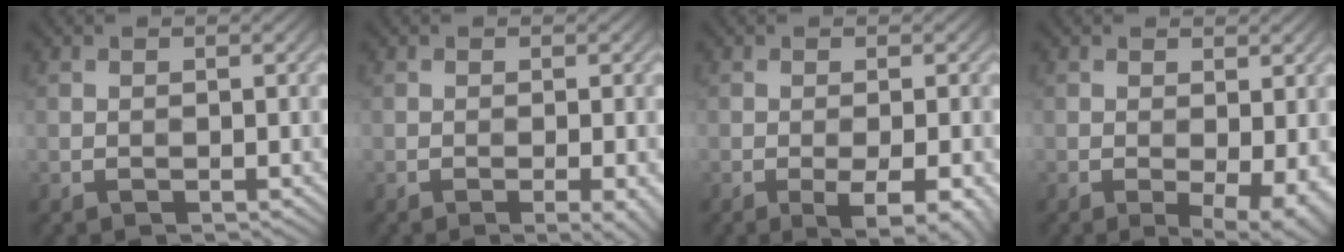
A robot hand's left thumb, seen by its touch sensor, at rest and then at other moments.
{"total": 2.5, "force": [-1.0, 0.4, 2.2], "torque": [-0.033, 0.001, -0.017]}
{"total": 5.1, "force": [-2.3, 1.3, 4.4], "torque": [-0.069, -0.002, -0.028]}
{"total": 4.7, "force": [-1.0, 1.8, 4.2], "torque": [-0.057, -0.008, -0.011]}